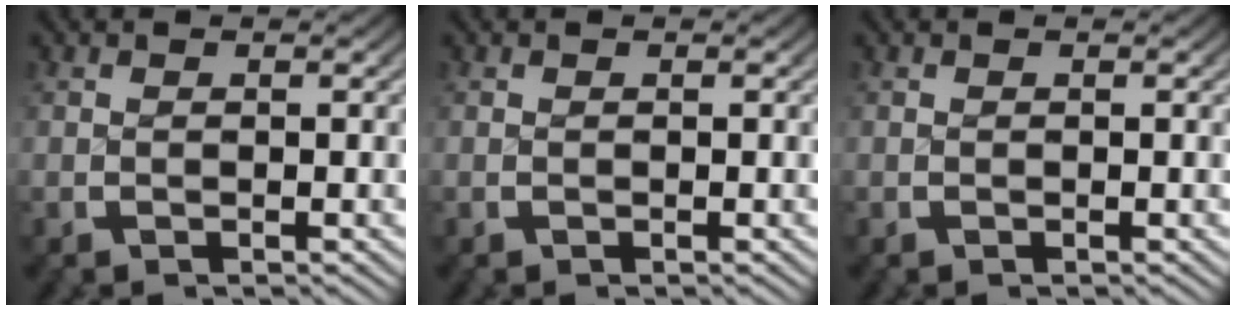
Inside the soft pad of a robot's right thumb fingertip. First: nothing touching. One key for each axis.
{"total": 0.0}
{"total": 0.0}